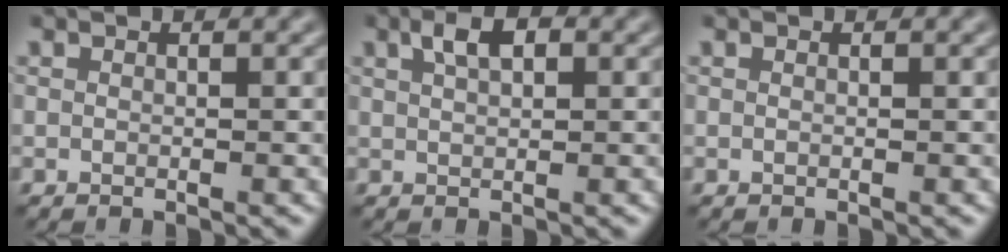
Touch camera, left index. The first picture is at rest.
{"total": 2.4, "force": [1.1, 1.1, 1.9], "torque": [-0.033, 0.007, 0.020]}
{"total": 0.0}